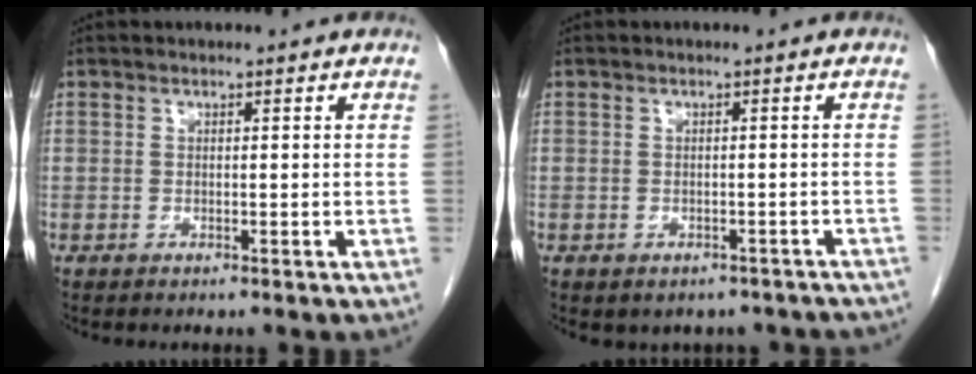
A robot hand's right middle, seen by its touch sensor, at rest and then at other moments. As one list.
[{"total": 6.2, "force": [-5.0, 3.3, 1.5], "torque": [-0.012, 0.014, -0.048]}]